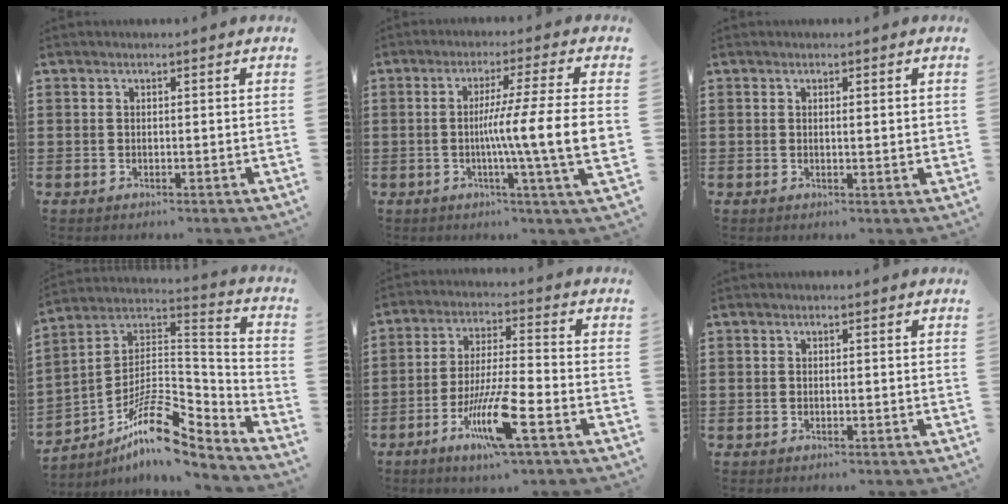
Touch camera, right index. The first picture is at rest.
{"total": 10.8, "force": [-1.0, -1.2, 10.7], "torque": [-0.196, -0.016, -0.026]}
{"total": 0.8, "force": [0.2, 0.0, 0.7], "torque": [-0.014, 0.001, 0.004]}
{"total": 12.5, "force": [-8.0, 4.8, 8.4], "torque": [-0.150, 0.015, -0.150]}
{"total": 10.5, "force": [-5.2, 1.6, 8.9], "torque": [-0.188, -0.006, -0.100]}
{"total": 0.0}